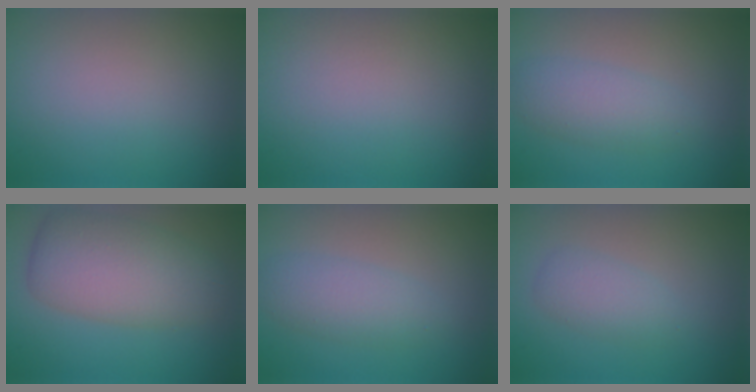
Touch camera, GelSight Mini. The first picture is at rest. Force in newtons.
{"total": 0.0}
{"total": 2.8, "press": 2.8, "slide": 0.1}
{"total": 7.0, "press": 6.9, "slide": 0.4}
{"total": 2.8, "press": 2.8, "slide": 0.1}
{"total": 2.1, "press": 2.1, "slide": 0.1}